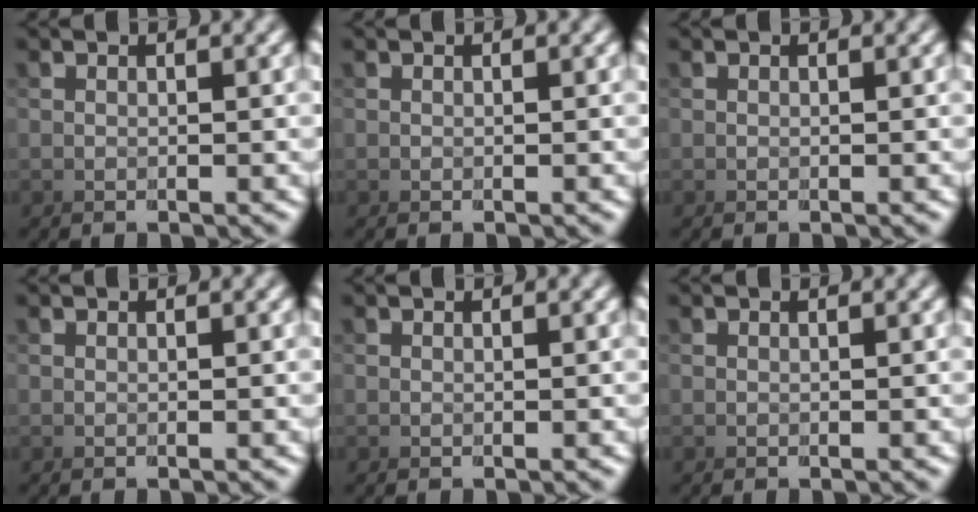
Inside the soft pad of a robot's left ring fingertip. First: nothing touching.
{"total": 0.0}
{"total": 0.0}
{"total": 0.0}
{"total": 0.0}
{"total": 0.0}